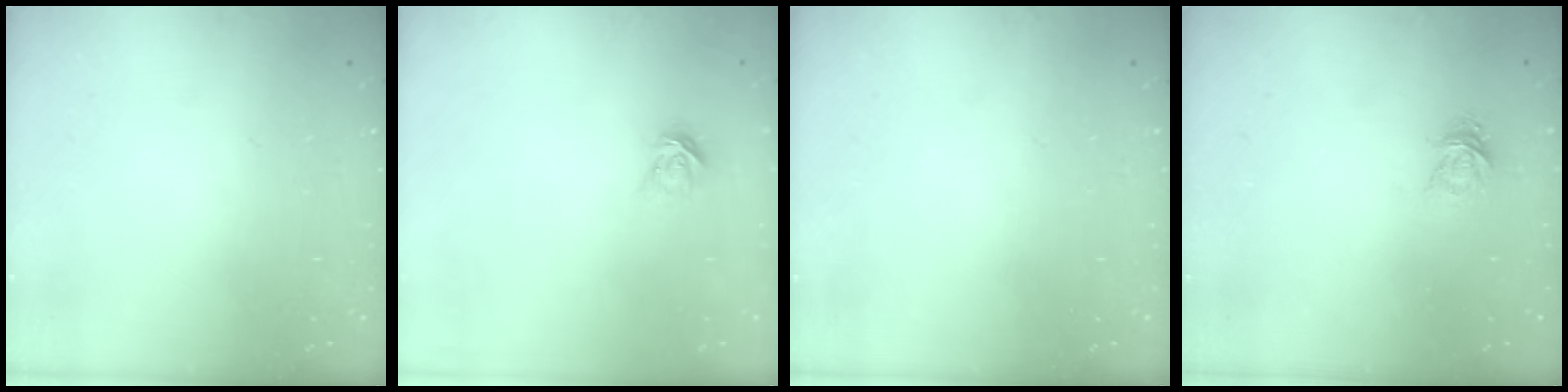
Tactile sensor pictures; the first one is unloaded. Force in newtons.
{"total": 3.6, "press": 3.5, "slide": 0.4}
{"total": 0.0}
{"total": 3.2, "press": 3.2, "slide": 0.2}